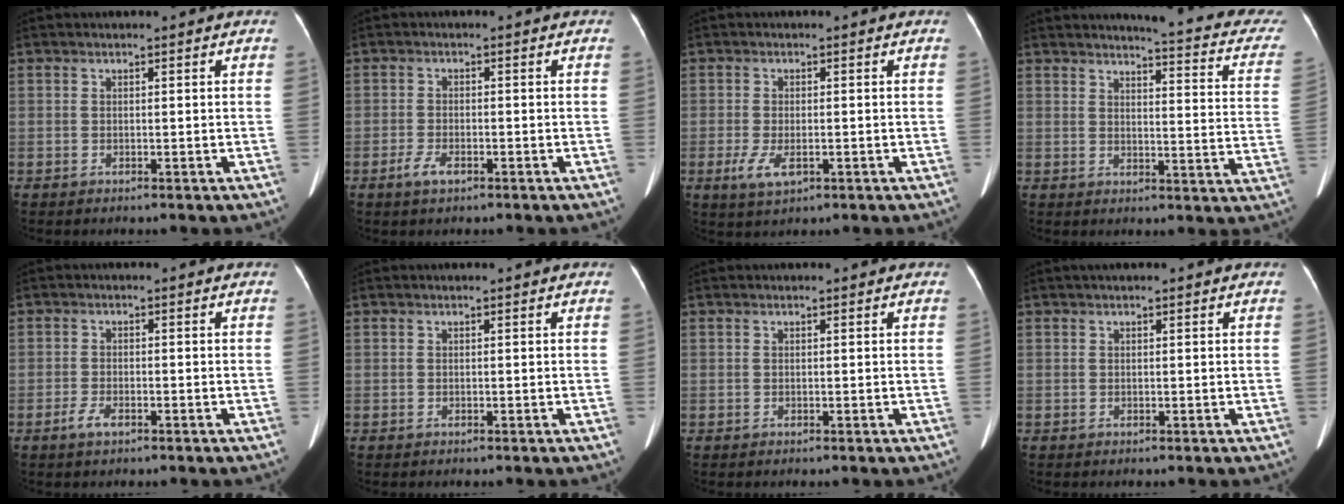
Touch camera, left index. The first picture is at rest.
{"total": 2.8, "force": [-1.7, 1.1, 1.9], "torque": [-0.047, -0.002, -0.029]}
{"total": 4.1, "force": [-1.5, 1.7, 3.4], "torque": [-0.076, -0.009, -0.020]}
{"total": 15.2, "force": [13.9, 1.9, 6.0], "torque": [-0.055, -0.063, 0.127]}
{"total": 2.4, "force": [-1.5, 0.9, 1.7], "torque": [-0.041, -0.002, -0.026]}
{"total": 0.0}
{"total": 0.0}
{"total": 1.0, "force": [0.7, 0.2, 0.7], "torque": [-0.009, 0.017, 0.010]}